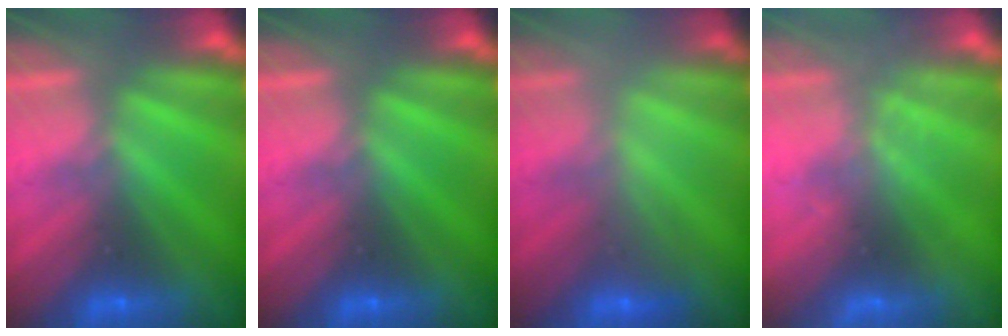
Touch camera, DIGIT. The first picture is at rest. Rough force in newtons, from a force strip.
{"total": 0.0}
{"total": 2.1}
{"total": 2.3}